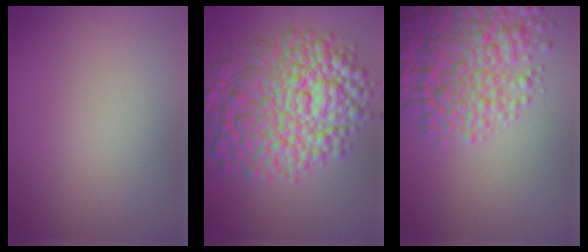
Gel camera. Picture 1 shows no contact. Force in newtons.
{"total": 11.3, "press": 11.3, "slide": 0.1}
{"total": 6.6, "press": 6.6, "slide": 0.2}